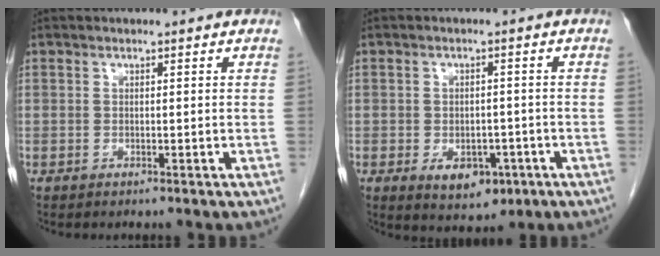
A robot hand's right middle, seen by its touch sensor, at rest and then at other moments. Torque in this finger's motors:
{"motor_torque": [0.90, -0.65, 0.21, 0.07]}